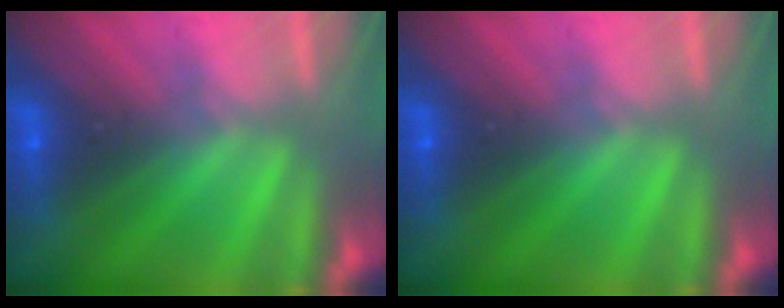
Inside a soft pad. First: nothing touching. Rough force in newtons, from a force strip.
{"total": 0.0}